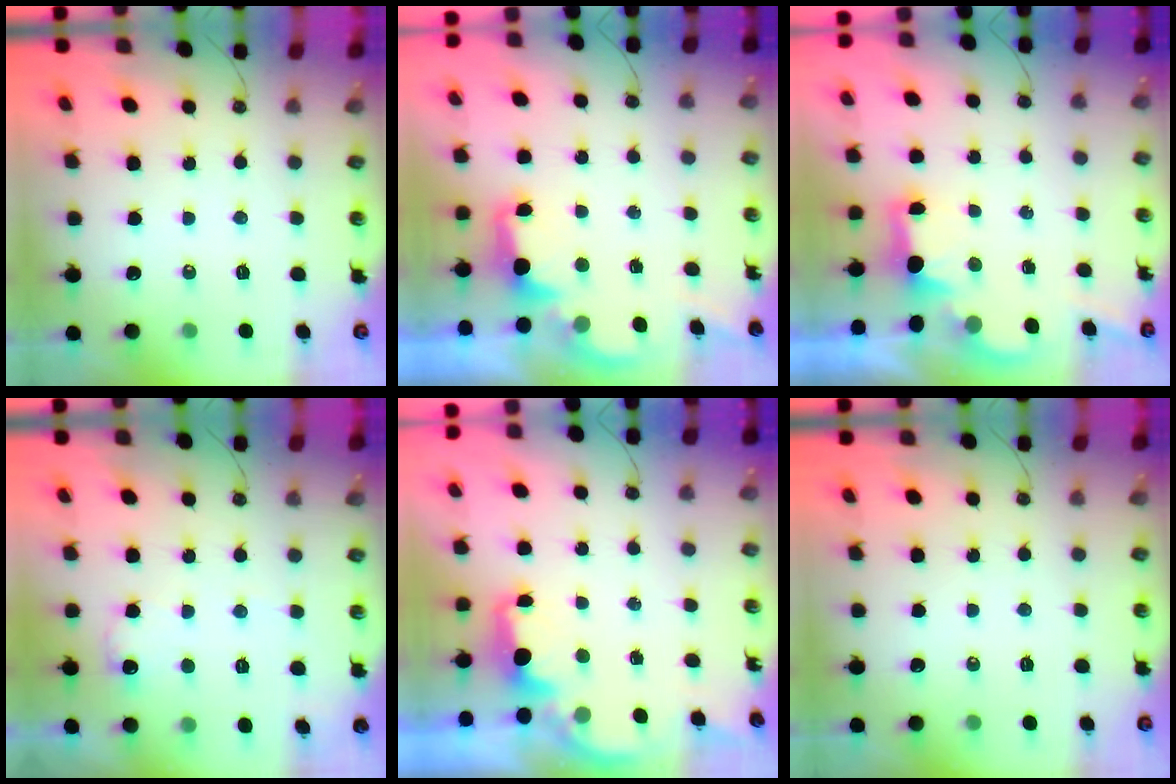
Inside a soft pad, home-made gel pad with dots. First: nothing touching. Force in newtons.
{"total": 2.6, "press": 2.5, "slide": 0.6}
{"total": 2.1, "press": 2.0, "slide": 0.7}
{"total": 6.9, "press": 6.8, "slide": 1.2}
{"total": 2.5, "press": 2.4, "slide": 0.8}
{"total": 0.0}